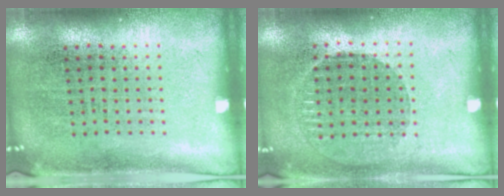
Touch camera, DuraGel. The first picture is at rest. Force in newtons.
{"total": 1.0, "press": 1.0, "slide": 0.1}